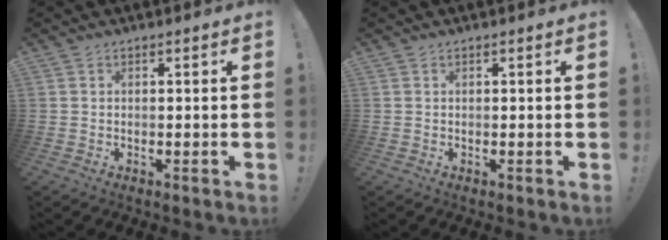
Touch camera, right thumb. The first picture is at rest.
{"total": 0.0}